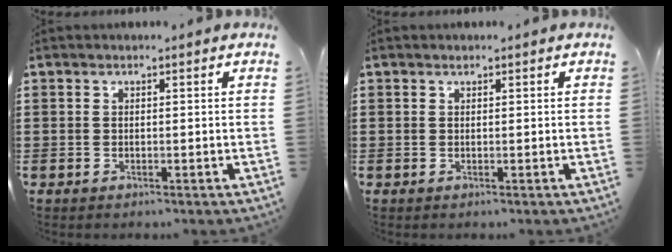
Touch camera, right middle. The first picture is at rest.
{"total": 0.0}